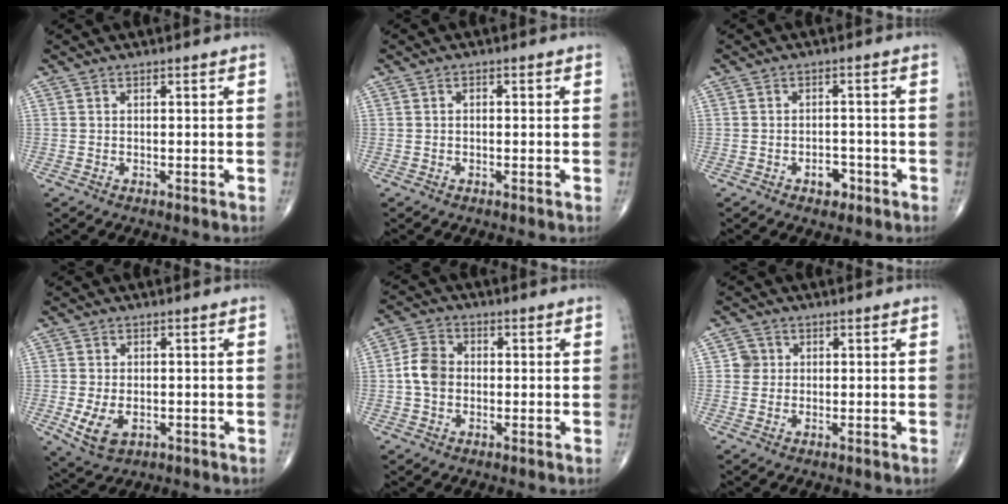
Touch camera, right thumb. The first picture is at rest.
{"total": 0.7, "force": [0.0, 0.5, 0.6], "torque": [-0.008, 0.002, -0.001]}
{"total": 3.1, "force": [-1.7, 1.9, 1.7], "torque": [-0.008, 0.013, -0.023]}
{"total": 5.9, "force": [-1.6, 3.7, 4.4], "torque": [-0.081, -0.005, -0.018]}
{"total": 5.7, "force": [-0.5, 4.4, 3.5], "torque": [-0.061, 0.015, -0.017]}
{"total": 2.4, "force": [0.4, 2.3, 0.4], "torque": [0.010, 0.004, 0.001]}